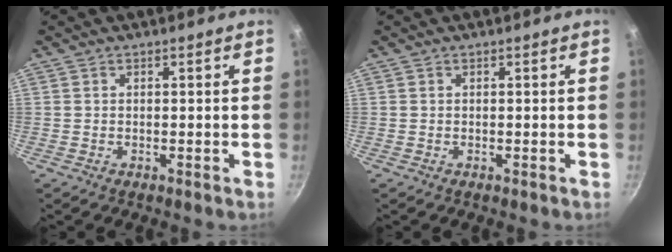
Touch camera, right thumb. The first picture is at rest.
{"total": 0.0}